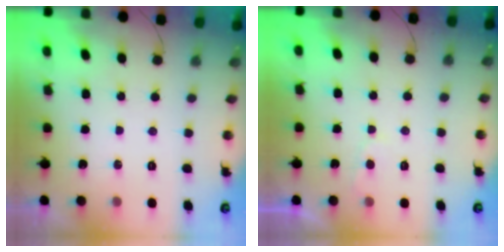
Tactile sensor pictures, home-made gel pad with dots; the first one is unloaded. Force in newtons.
{"total": 2.0, "press": 2.0, "slide": 0.3}